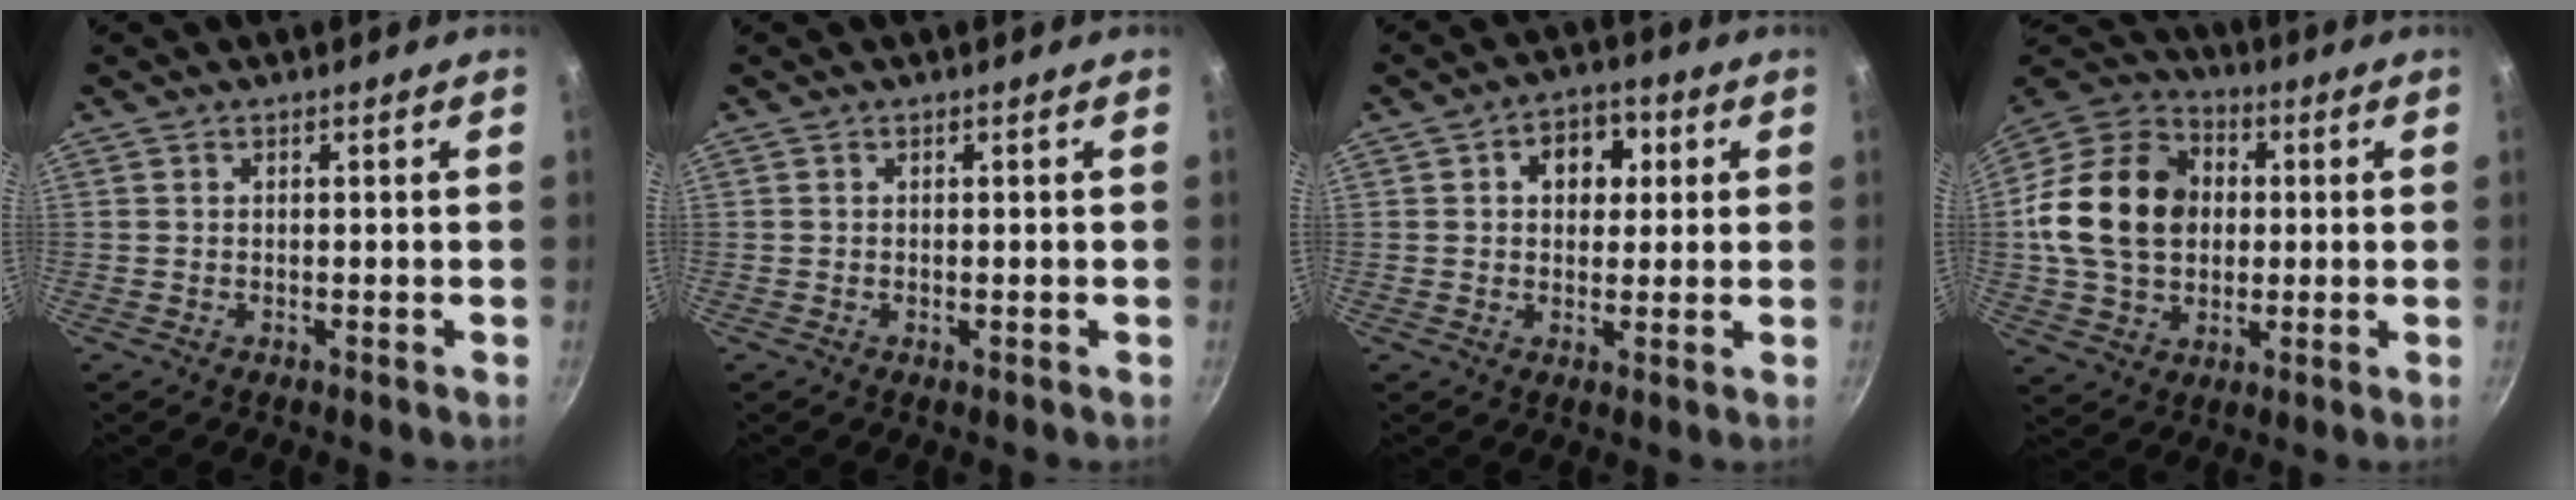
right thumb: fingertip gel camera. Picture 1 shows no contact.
{"total": 0.5, "force": [-0.1, 0.2, 0.5], "torque": [-0.007, 0.000, -0.001]}
{"total": 7.7, "force": [2.0, 5.7, 4.8], "torque": [-0.029, 0.008, 0.021]}
{"total": 19.6, "force": [1.5, 15.0, 12.5], "torque": [-0.203, 0.025, 0.017]}